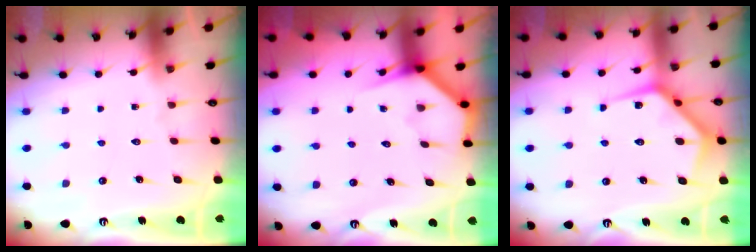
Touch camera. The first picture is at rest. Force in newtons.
{"total": 3.6, "press": 3.6, "slide": 0.2}
{"total": 11.0, "press": 11.0, "slide": 0.2}